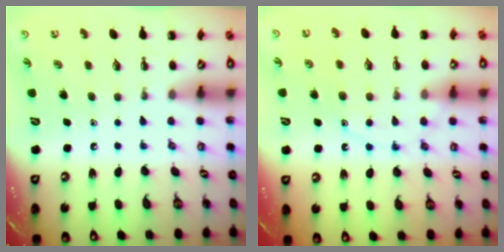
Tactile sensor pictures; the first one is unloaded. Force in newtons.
{"total": 11.8, "press": 11.8, "slide": 0.9}